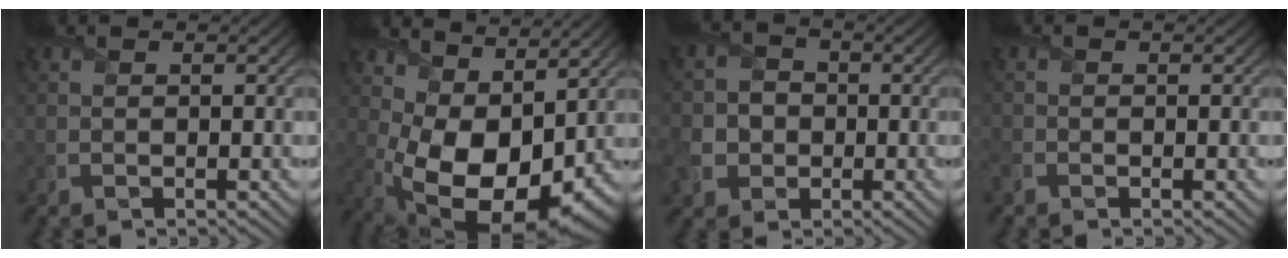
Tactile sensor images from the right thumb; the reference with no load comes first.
{"total": 14.8, "force": [2.7, 8.8, 11.6], "torque": [-0.205, -0.029, 0.071]}
{"total": 6.2, "force": [-1.5, 5.5, 2.3], "torque": [-0.067, -0.015, -0.048]}
{"total": 1.3, "force": [-1.0, 0.8, 0.3], "torque": [-0.010, -0.006, -0.027]}